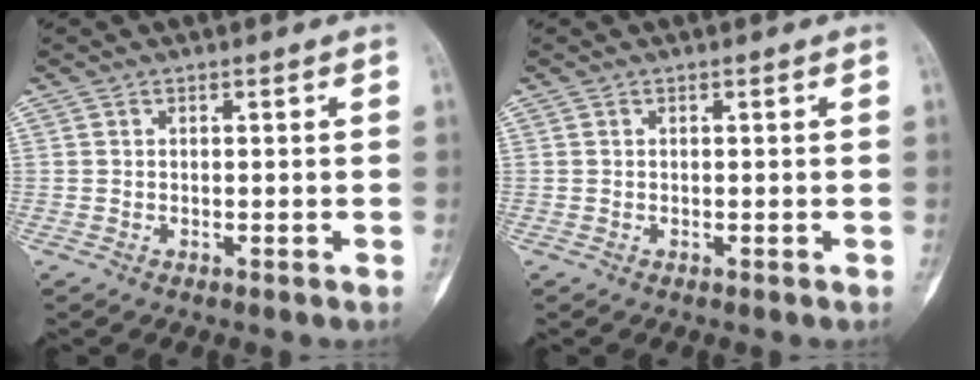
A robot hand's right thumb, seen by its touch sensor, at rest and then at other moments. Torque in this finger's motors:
{"motor_torque": [0.09, 0.03, 0.09, 0.00, 0.02]}